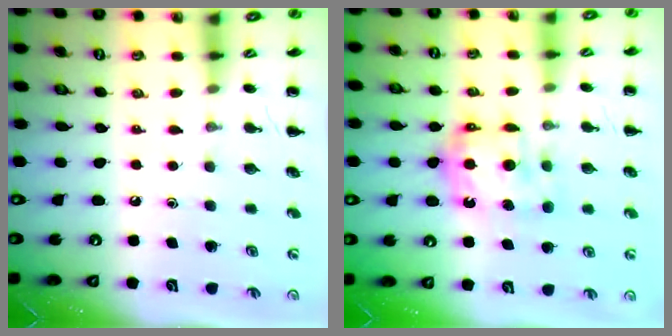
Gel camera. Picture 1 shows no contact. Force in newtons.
{"total": 9.6, "press": 9.6, "slide": 0.8}